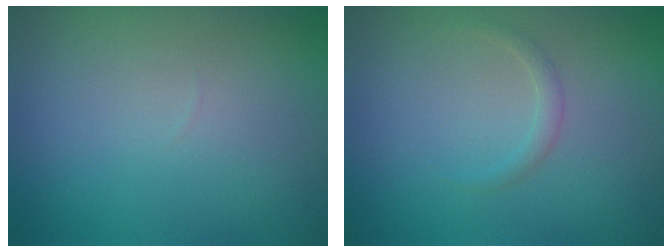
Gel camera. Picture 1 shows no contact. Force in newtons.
{"total": 0.8, "press": 0.8, "slide": 0.0}